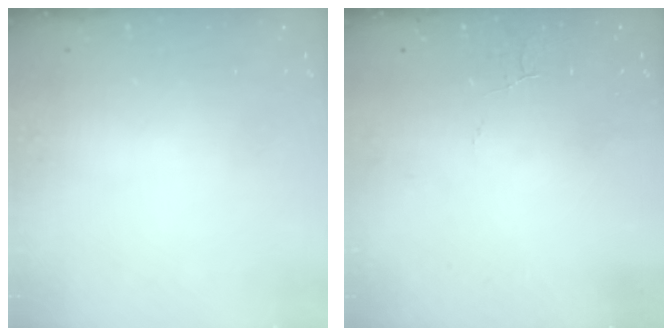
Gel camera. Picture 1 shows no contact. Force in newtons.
{"total": 3.8, "press": 3.8, "slide": 0.4}